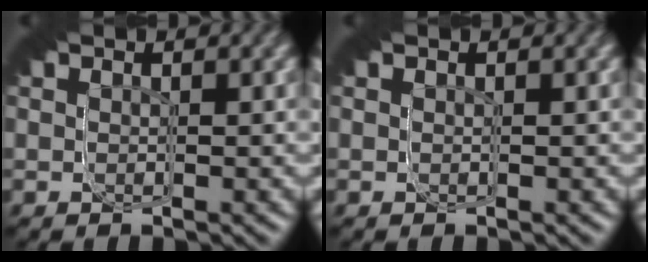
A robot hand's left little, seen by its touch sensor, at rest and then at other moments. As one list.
[{"total": 0.0}]